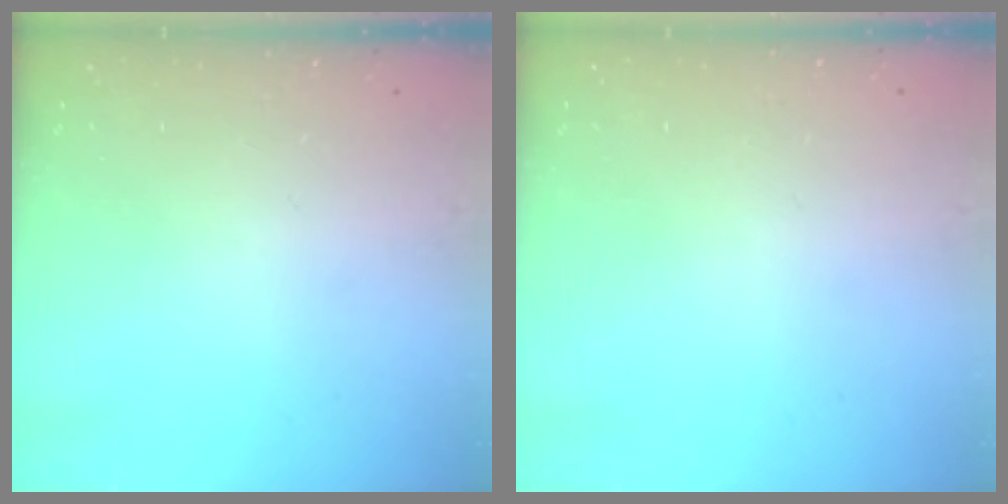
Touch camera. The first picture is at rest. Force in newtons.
{"total": 2.6, "press": 2.6, "slide": 0.2}